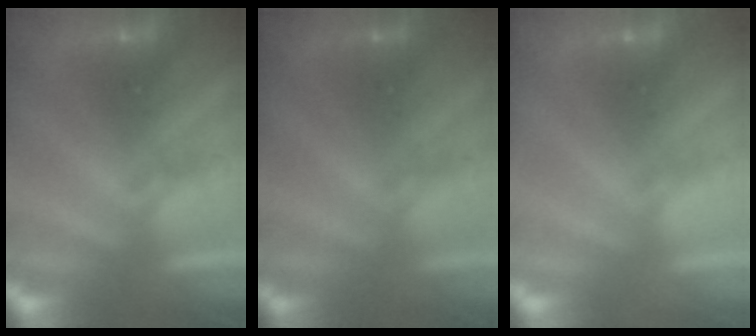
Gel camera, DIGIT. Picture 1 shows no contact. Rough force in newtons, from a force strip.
{"total": 2.4}
{"total": 2.9}